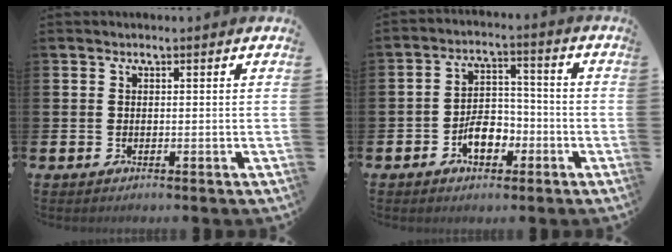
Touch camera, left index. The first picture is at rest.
{"total": 5.4, "force": [-2.5, 3.4, 3.4], "torque": [-0.046, 0.009, -0.051]}